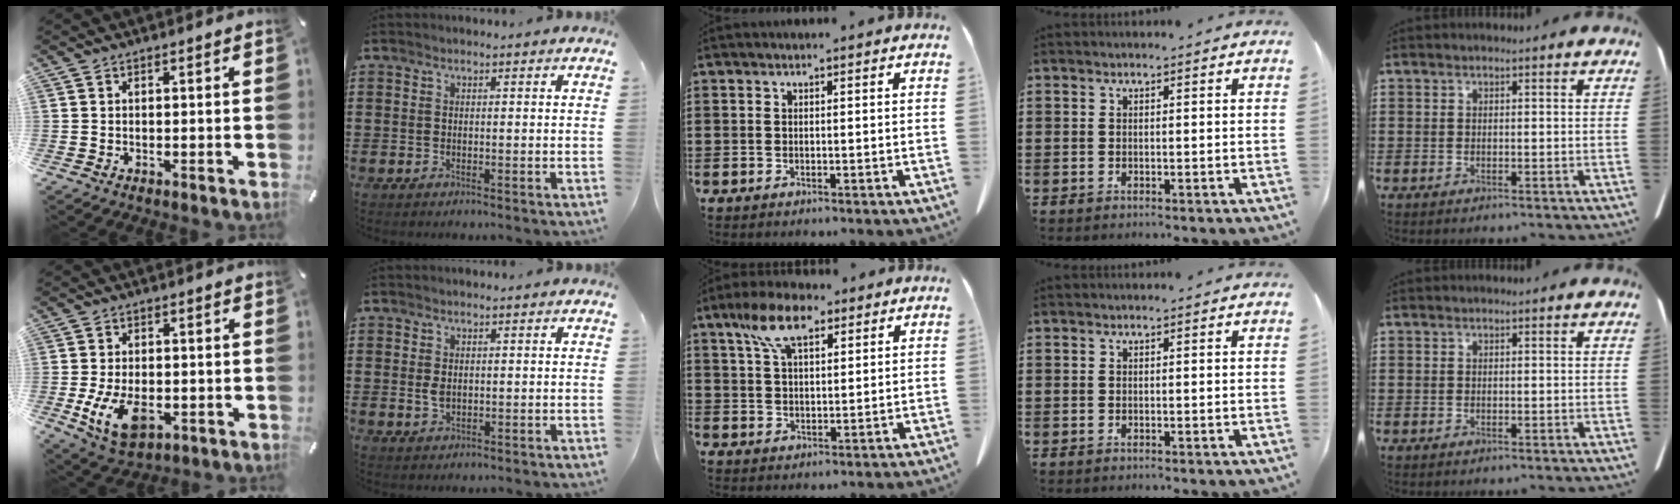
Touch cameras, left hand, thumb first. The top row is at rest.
{"thumb": {"total": 10.1, "force": [-2.4, 6.3, 7.5], "torque": [-0.156, -0.003, -0.039]}, "index": {"total": 1.9, "force": [0.2, 1.1, 1.5], "torque": [-0.040, 0.001, 0.002]}, "middle": {"total": 8.2, "force": [5.0, 3.7, 5.3], "torque": [-0.119, 0.008, 0.091]}}